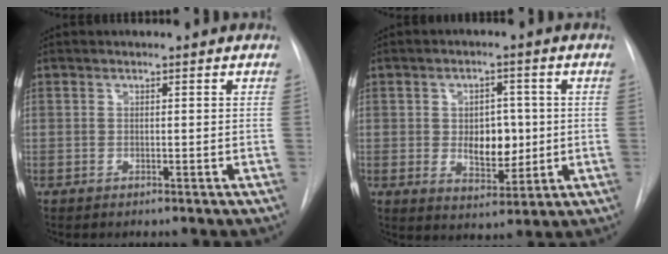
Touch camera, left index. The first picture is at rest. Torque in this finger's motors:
{"motor_torque": [1.18, -0.10, 0.14, 0.08]}